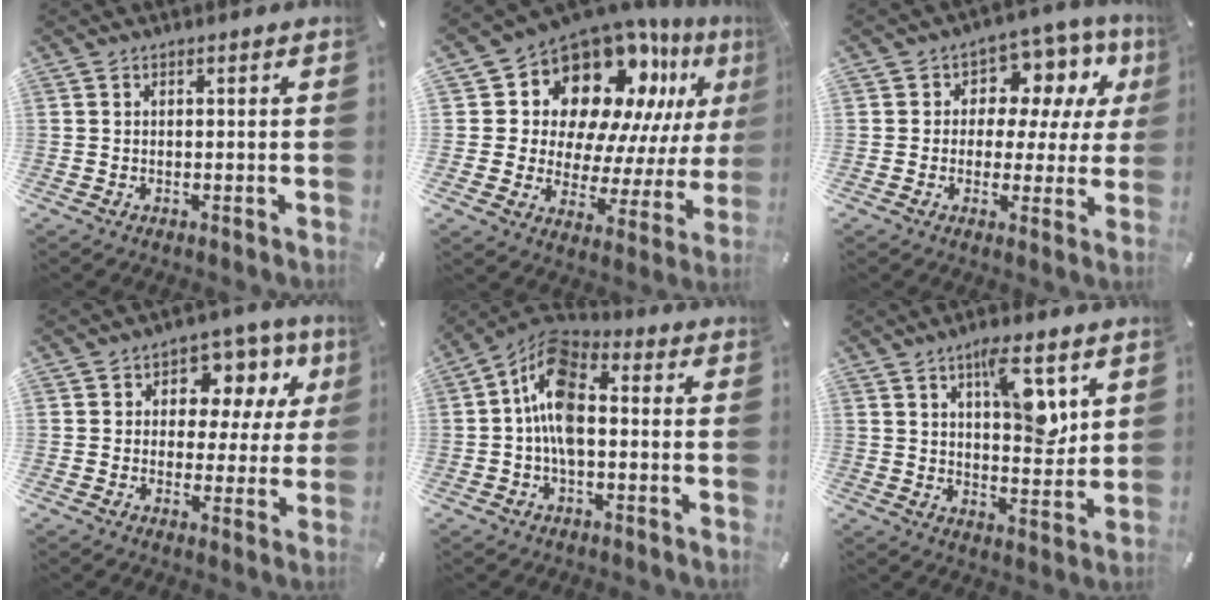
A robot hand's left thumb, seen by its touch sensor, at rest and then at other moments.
{"total": 16.5, "force": [11.3, 9.9, 6.8], "torque": [-0.108, -0.112, 0.198]}
{"total": 9.5, "force": [2.9, 7.5, 5.1], "torque": [-0.070, -0.022, 0.053]}
{"total": 10.1, "force": [3.3, 7.5, 5.9], "torque": [-0.078, -0.018, 0.056]}
{"total": 12.0, "force": [-0.5, 6.8, 9.9], "torque": [-0.211, -0.002, -0.010]}
{"total": 12.0, "force": [5.5, 5.0, 9.4], "torque": [-0.126, -0.030, 0.089]}